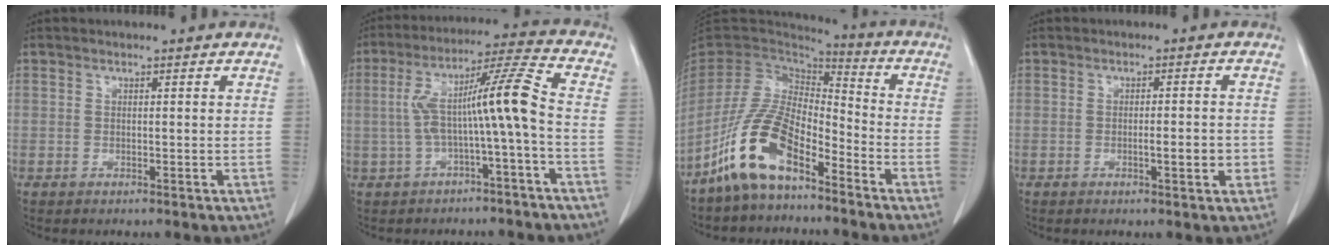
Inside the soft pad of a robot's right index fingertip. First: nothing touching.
{"total": 10.3, "force": [-1.2, -0.6, 10.2], "torque": [-0.181, 0.038, -0.020]}
{"total": 12.7, "force": [-8.1, 4.7, 8.7], "torque": [-0.186, 0.008, -0.159]}
{"total": 2.9, "force": [-0.7, 0.5, 2.8], "torque": [-0.044, 0.002, -0.007]}